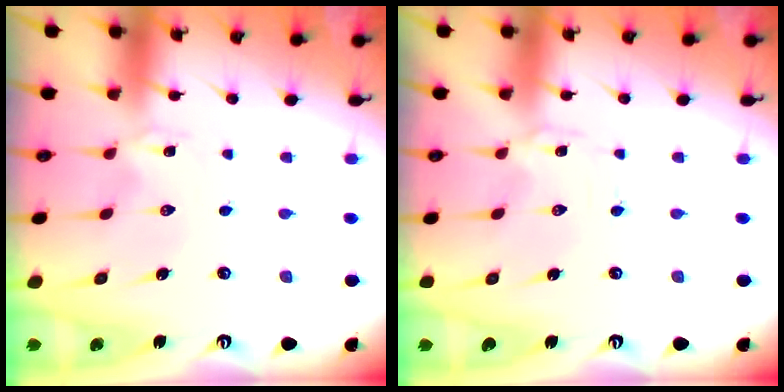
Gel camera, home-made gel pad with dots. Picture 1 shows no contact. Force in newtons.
{"total": 0.0}